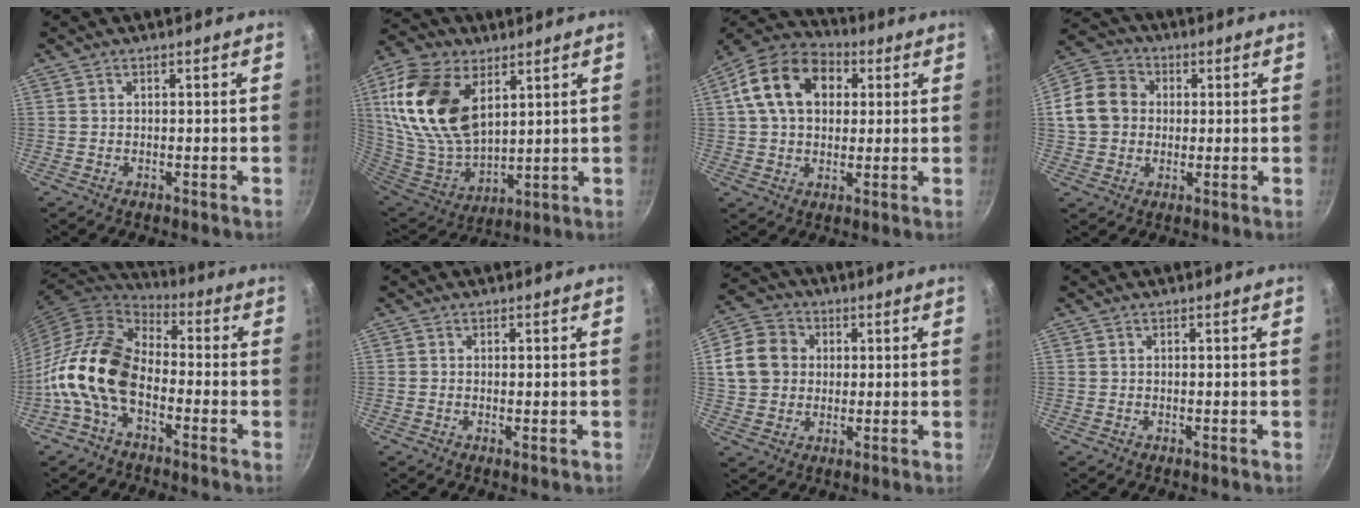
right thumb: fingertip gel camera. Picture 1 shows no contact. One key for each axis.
{"total": 21.6, "fx": 8.0, "fy": 12.9, "fz": 15.3, "tx": -0.286, "ty": -0.035, "tz": 0.162}
{"total": 16.3, "fx": 4.2, "fy": 11.7, "fz": 10.6, "tx": -0.165, "ty": 0.022, "tz": 0.056}
{"total": 11.6, "fx": 1.3, "fy": 9.9, "fz": 5.8, "tx": -0.082, "ty": 0.019, "tz": 0.008}
{"total": 15.3, "fx": -4.7, "fy": 9.4, "fz": 11.1, "tx": -0.191, "ty": 0.048, "tz": -0.115}
{"total": 0.9, "fx": -0.1, "fy": 0.1, "fz": 0.8, "tx": -0.015, "ty": -0.003, "tz": -0.003}
{"total": 11.0, "fx": 2.1, "fy": 9.5, "fz": 5.3, "tx": -0.071, "ty": 0.009, "tz": 0.027}
{"total": 0.0}